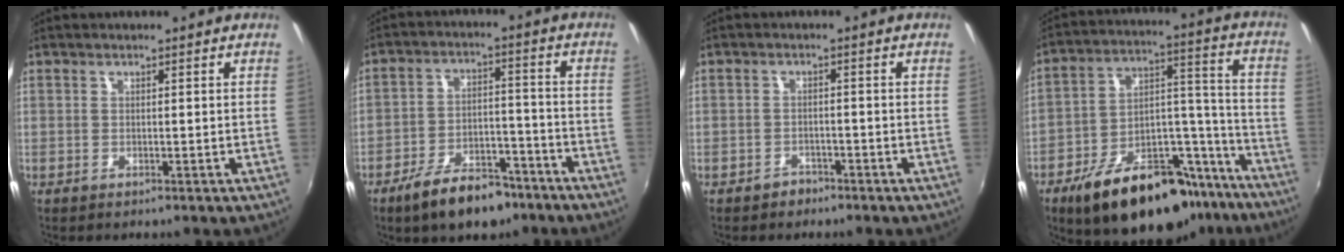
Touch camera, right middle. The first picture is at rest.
{"total": 11.6, "force": [-8.4, 5.5, 6.0], "torque": [-0.117, 0.012, -0.126]}
{"total": 2.4, "force": [-1.8, 1.5, 0.1], "torque": [-0.006, 0.004, -0.027]}
{"total": 25.0, "force": [-17.5, 11.7, 13.5], "torque": [-0.212, 0.047, -0.239]}